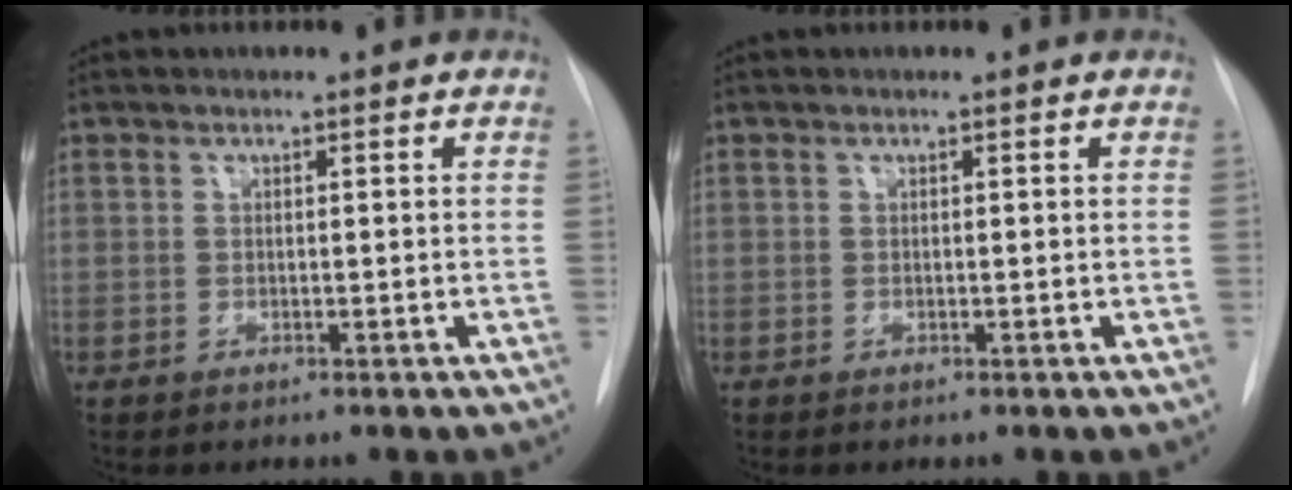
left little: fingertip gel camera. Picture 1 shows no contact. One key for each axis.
{"total": 0.0}